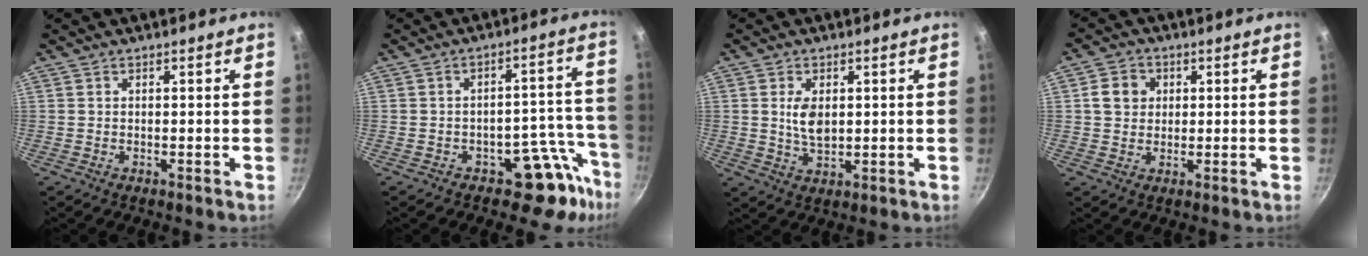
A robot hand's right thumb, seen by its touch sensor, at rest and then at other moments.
{"total": 9.8, "force": [-6.4, 4.9, 5.6], "torque": [-0.023, 0.081, -0.083]}
{"total": 5.5, "force": [0.9, 3.2, 4.4], "torque": [-0.076, -0.009, 0.023]}
{"total": 5.7, "force": [1.2, 4.9, 2.7], "torque": [-0.030, 0.003, 0.018]}